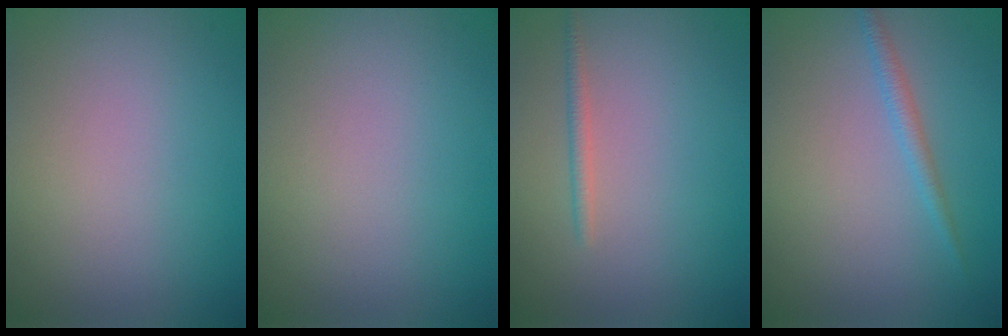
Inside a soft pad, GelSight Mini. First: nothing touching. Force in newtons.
{"total": 0.0}
{"total": 1.0, "press": 1.0, "slide": 0.0}
{"total": 1.3, "press": 1.3, "slide": 0.1}